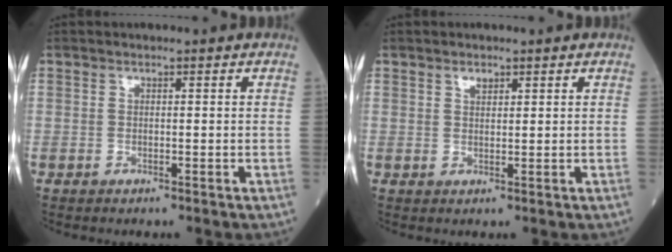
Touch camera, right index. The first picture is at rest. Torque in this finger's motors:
{"motor_torque": [-0.01, 0.17, -0.01, 0.02]}